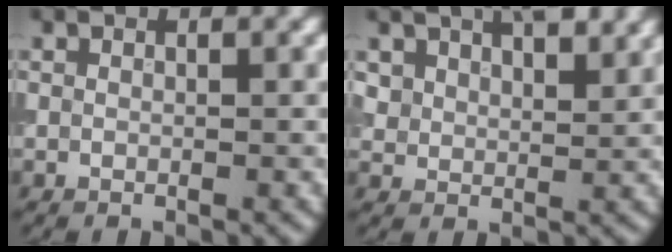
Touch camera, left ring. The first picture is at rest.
{"total": 5.2, "force": [3.9, 2.5, 2.5], "torque": [-0.046, 0.009, 0.062]}